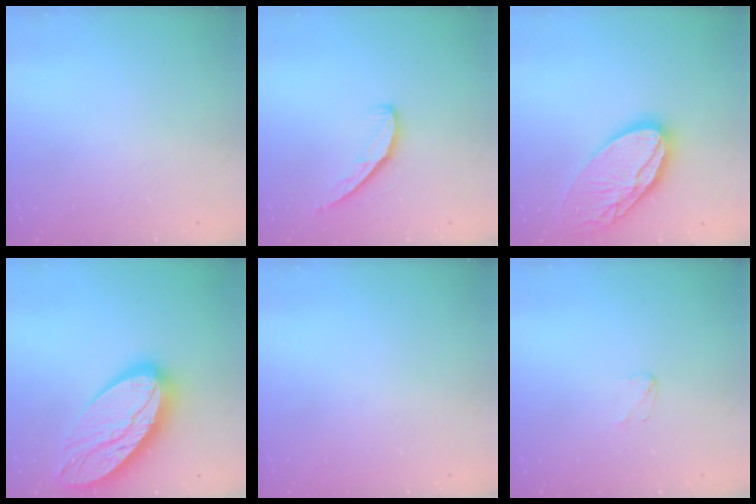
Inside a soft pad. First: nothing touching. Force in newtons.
{"total": 7.0, "press": 7.0, "slide": 0.7}
{"total": 18.6, "press": 18.5, "slide": 1.9}
{"total": 22.8, "press": 22.7, "slide": 1.6}
{"total": 0.0}
{"total": 2.6, "press": 2.6, "slide": 0.2}